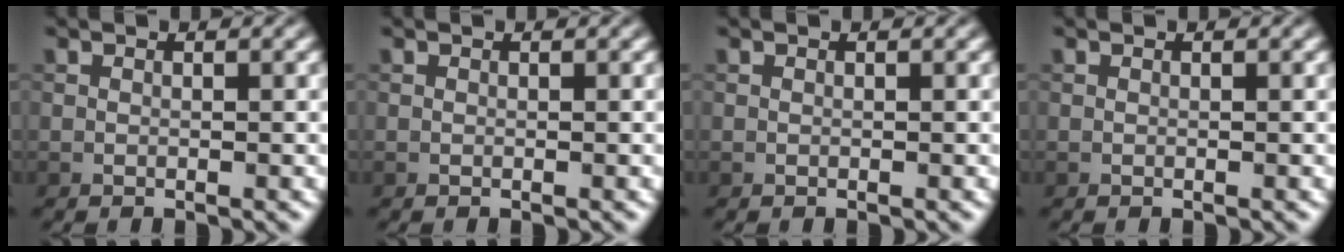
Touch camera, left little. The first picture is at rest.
{"total": 0.0}
{"total": 0.0}
{"total": 0.0}